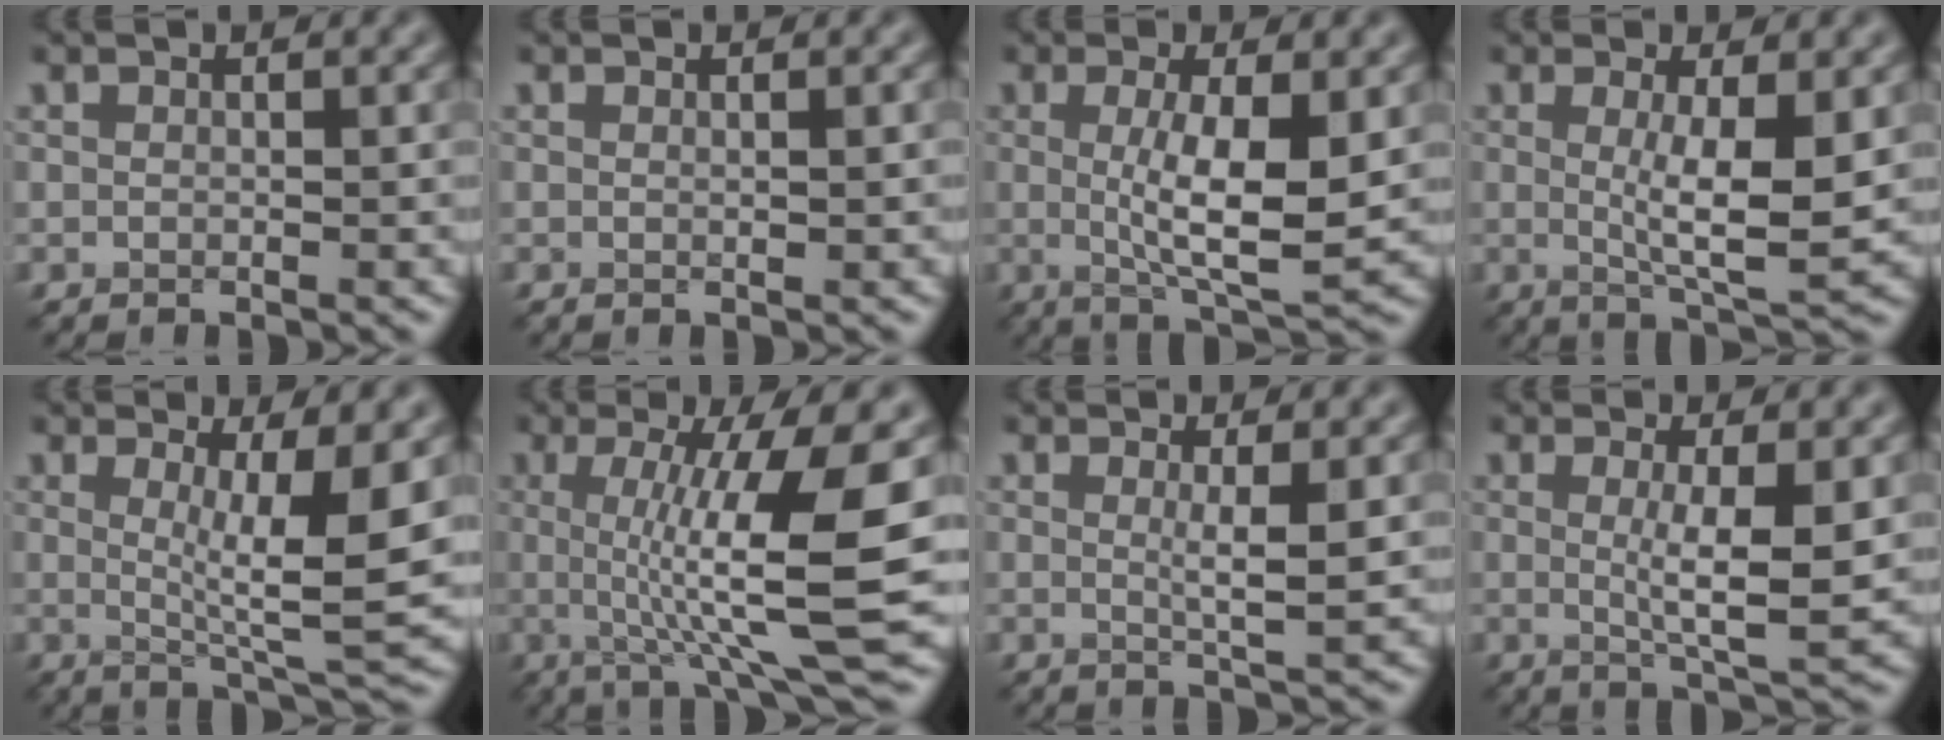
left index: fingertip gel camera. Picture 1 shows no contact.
{"total": 0.8, "force": [0.1, 0.2, 0.8], "torque": [-0.007, 0.002, 0.000]}
{"total": 6.5, "force": [0.2, 1.5, 6.3], "torque": [-0.110, -0.010, 0.007]}
{"total": 5.3, "force": [0.3, 1.0, 5.2], "torque": [-0.089, -0.010, 0.009]}
{"total": 6.8, "force": [0.9, 1.1, 6.6], "torque": [-0.098, -0.016, 0.018]}
{"total": 10.6, "force": [0.4, 2.1, 10.4], "torque": [-0.144, -0.005, 0.009]}
{"total": 2.4, "force": [0.4, 0.3, 2.4], "torque": [-0.039, -0.006, 0.004]}
{"total": 4.6, "force": [0.3, 0.8, 4.5], "torque": [-0.077, -0.009, 0.008]}